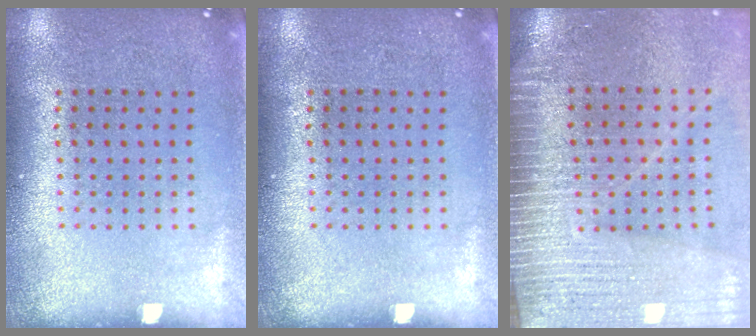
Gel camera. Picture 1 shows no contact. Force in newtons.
{"total": 0.0}
{"total": 4.0, "press": 3.4, "slide": 2.1}